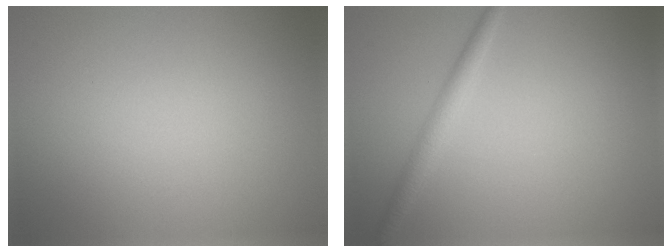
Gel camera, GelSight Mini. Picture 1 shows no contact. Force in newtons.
{"total": 2.1, "press": 2.1, "slide": 0.1}